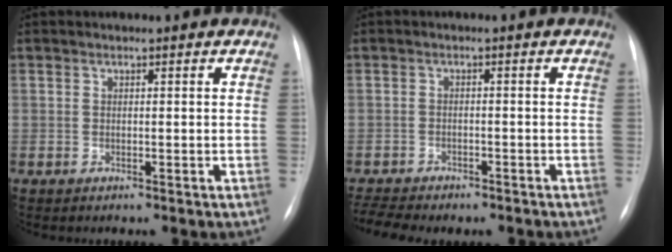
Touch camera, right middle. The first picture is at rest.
{"total": 7.1, "force": [-6.2, 2.1, 2.7], "torque": [-0.046, 0.002, -0.085]}